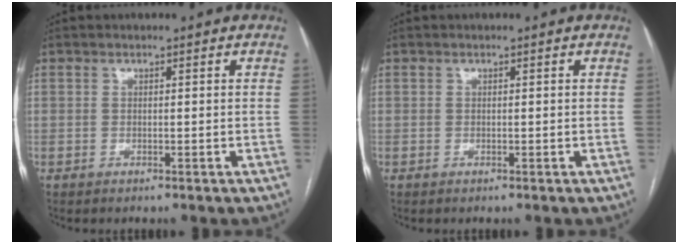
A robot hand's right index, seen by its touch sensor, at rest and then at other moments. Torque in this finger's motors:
{"motor_torque": [0.00, 0.00, 0.00, 0.01]}